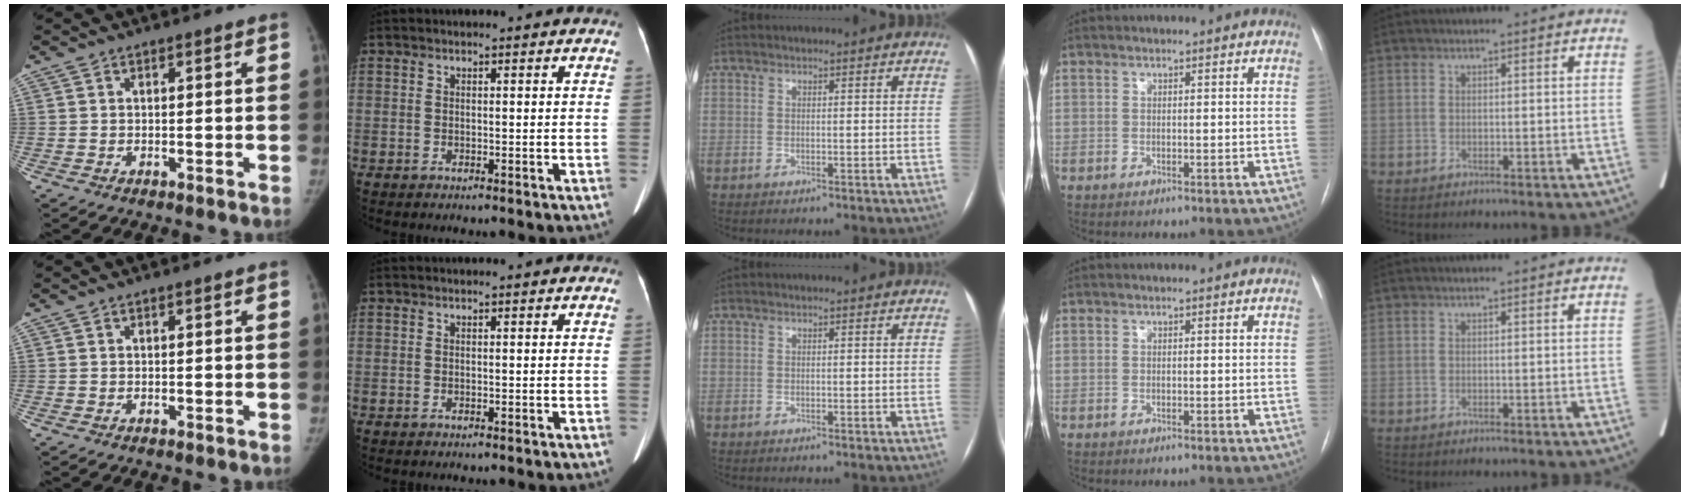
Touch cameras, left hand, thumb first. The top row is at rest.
{}